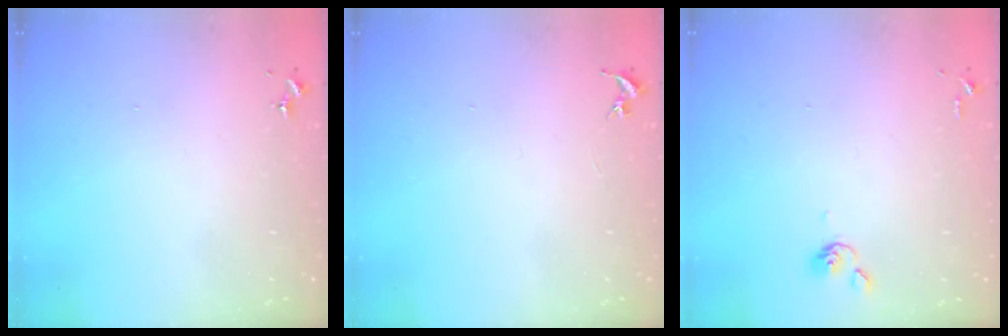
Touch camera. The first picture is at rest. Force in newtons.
{"total": 0.0}
{"total": 4.1, "press": 4.0, "slide": 0.7}